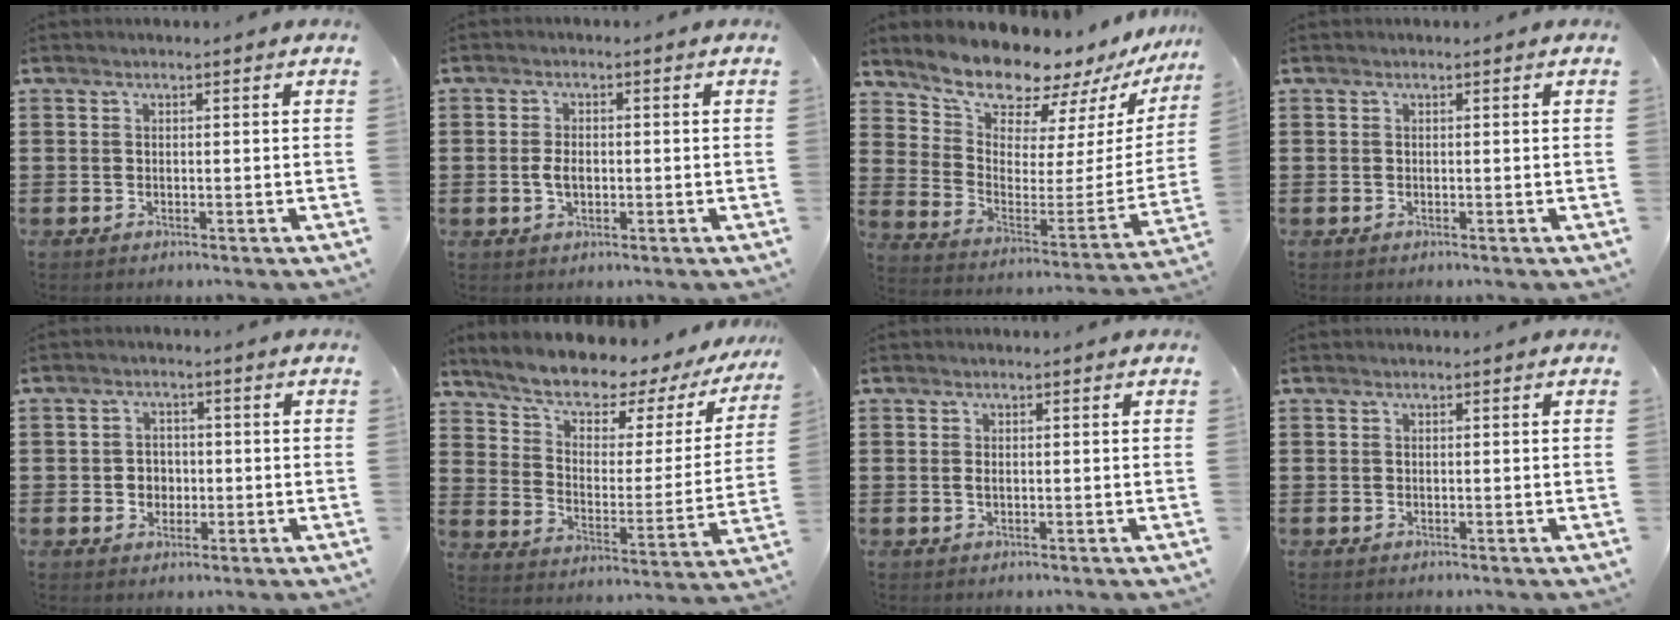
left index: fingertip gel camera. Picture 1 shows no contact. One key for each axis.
{"total": 2.9, "fx": -0.2, "fy": 1.6, "fz": 2.5, "tx": -0.055, "ty": 0.001, "tz": -0.007}
{"total": 10.4, "fx": 10.0, "fy": 2.2, "fz": 1.9, "tx": -0.071, "ty": -0.089, "tz": 0.174}
{"total": 0.0}
{"total": 2.9, "fx": -0.4, "fy": 2.5, "fz": 1.2, "tx": -0.031, "ty": 0.007, "tz": -0.013}
{"total": 6.6, "fx": 5.8, "fy": 1.9, "fz": 2.6, "tx": -0.074, "ty": -0.049, "tz": 0.094}
{"total": 1.0, "fx": 0.1, "fy": 0.4, "fz": 0.9, "tx": -0.020, "ty": 0.001, "tz": 0.001}
{"total": 0.0}